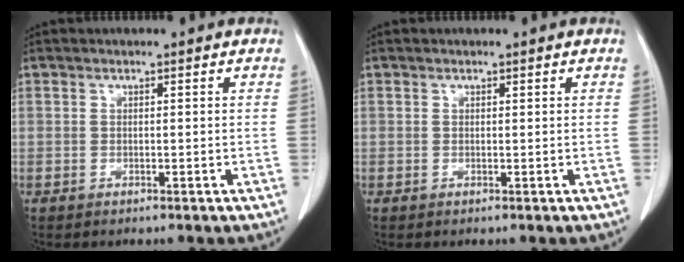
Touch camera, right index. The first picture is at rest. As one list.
[{"total": 0.0}]